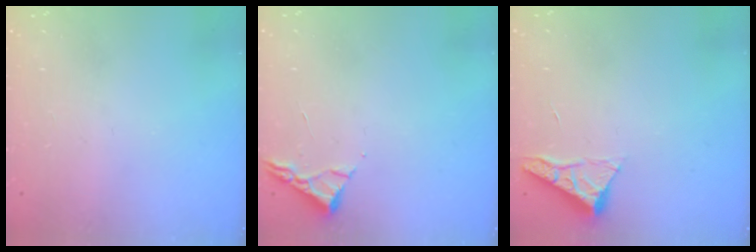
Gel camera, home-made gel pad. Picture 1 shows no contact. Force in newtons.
{"total": 3.0, "press": 2.9, "slide": 0.4}
{"total": 5.3, "press": 5.3, "slide": 0.5}